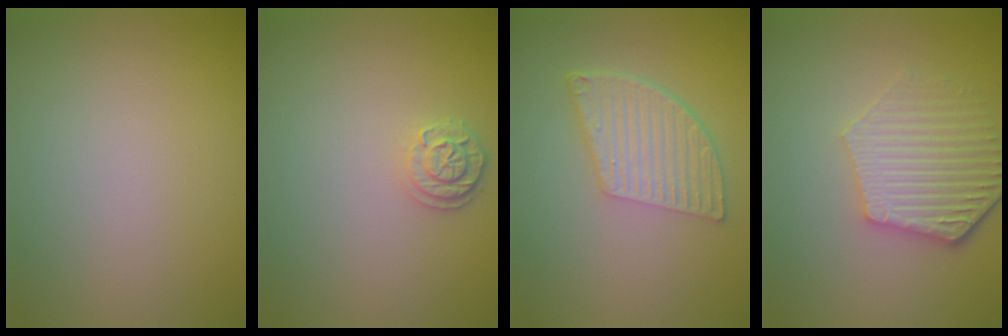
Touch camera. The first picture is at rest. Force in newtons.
{"total": 2.1, "press": 1.9, "slide": 0.9}
{"total": 5.7, "press": 4.0, "slide": 4.0}
{"total": 5.4, "press": 4.2, "slide": 3.4}